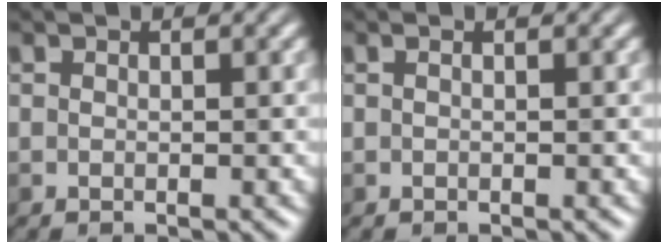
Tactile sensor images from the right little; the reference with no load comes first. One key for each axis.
{"total": 0.0}